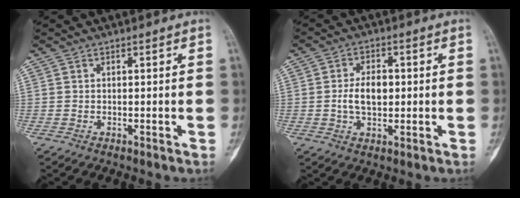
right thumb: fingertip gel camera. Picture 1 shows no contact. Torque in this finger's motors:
{"motor_torque": [0.90, 0.98, 0.86, 0.01, 0.06]}